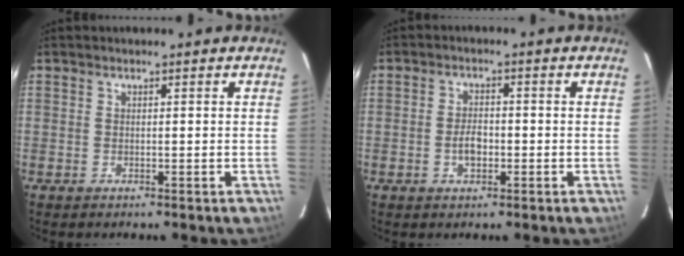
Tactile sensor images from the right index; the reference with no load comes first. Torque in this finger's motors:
{"motor_torque": [0.77, 0.23, 0.10, 0.03]}